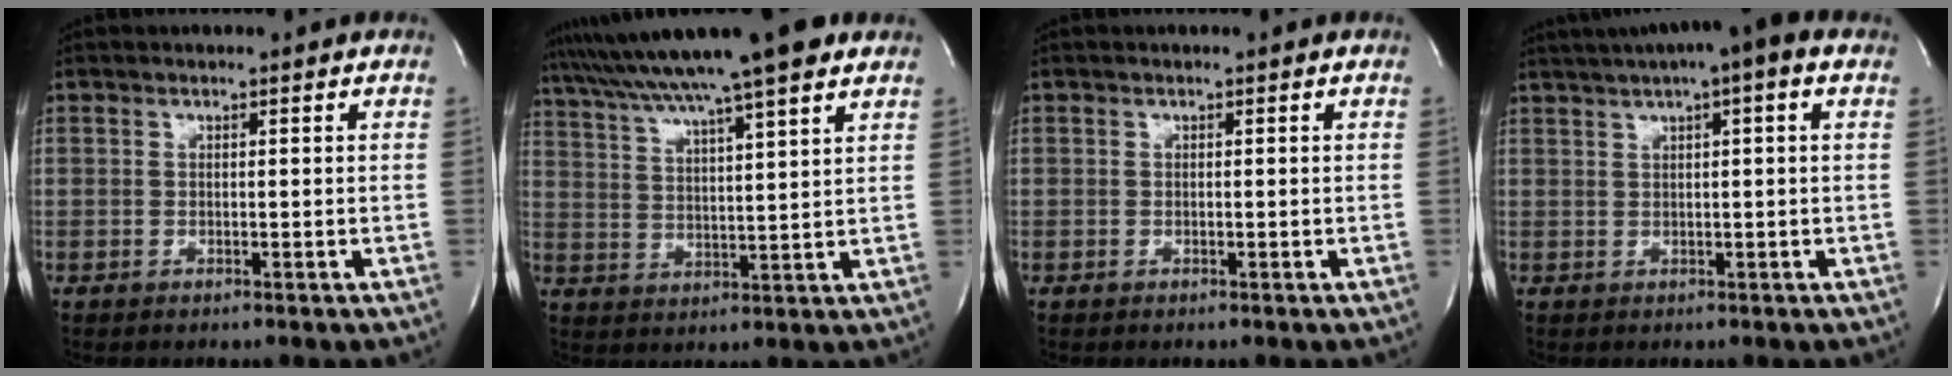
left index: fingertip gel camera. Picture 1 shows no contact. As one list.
[{"total": 16.6, "force": [13.7, -0.2, 9.5], "torque": [-0.163, 0.029, 0.208]}, {"total": 0.0}, {"total": 8.9, "force": [5.4, 0.9, 7.0], "torque": [-0.111, 0.034, 0.075]}]